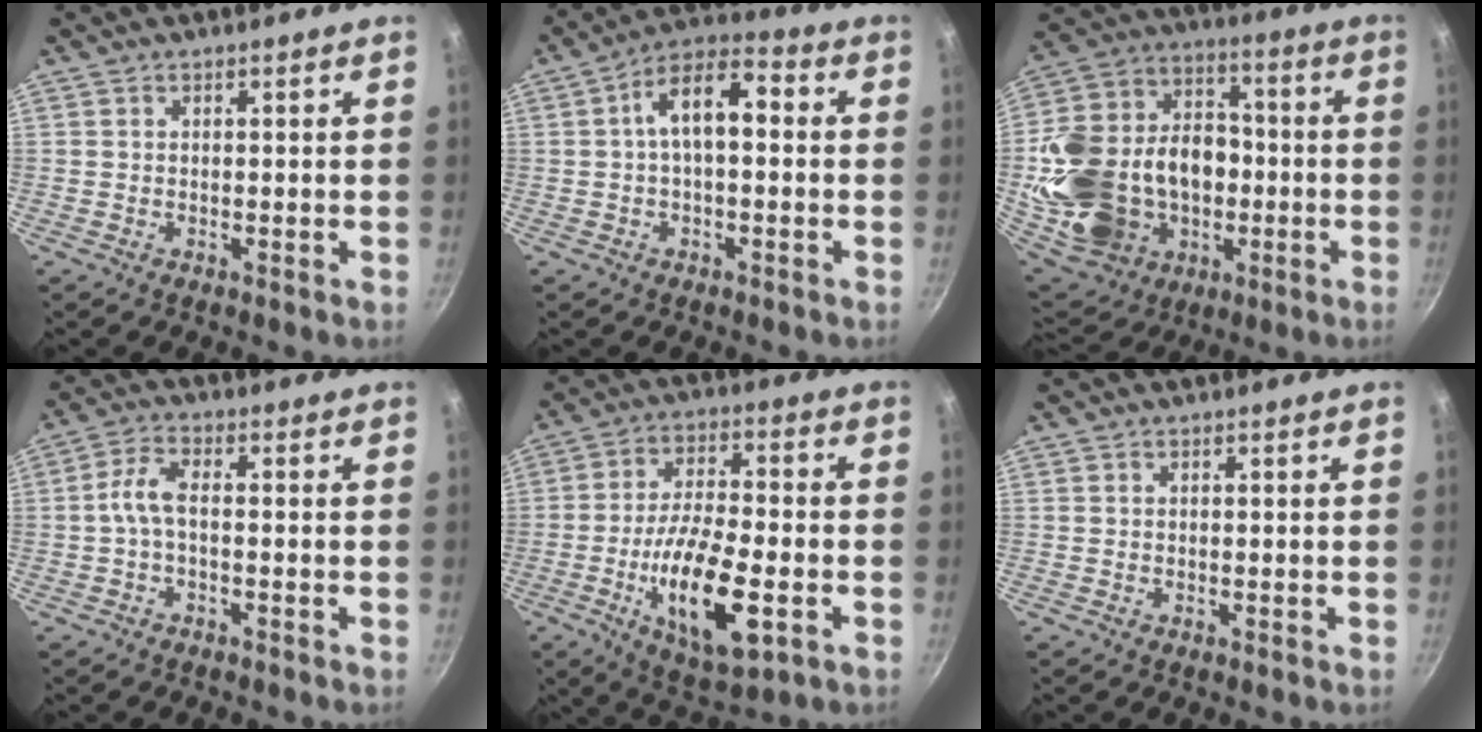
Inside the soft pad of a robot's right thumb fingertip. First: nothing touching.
{"total": 10.0, "force": [0.8, 5.0, 8.6], "torque": [-0.125, 0.039, 0.001]}
{"total": 28.1, "force": [-4.2, 21.3, 17.9], "torque": [-0.327, 0.052, -0.049]}
{"total": 5.4, "force": [-1.1, 2.7, 4.5], "torque": [-0.096, 0.028, -0.032]}
{"total": 17.0, "force": [-5.0, 6.4, 14.9], "torque": [-0.260, 0.012, -0.085]}
{"total": 0.0}